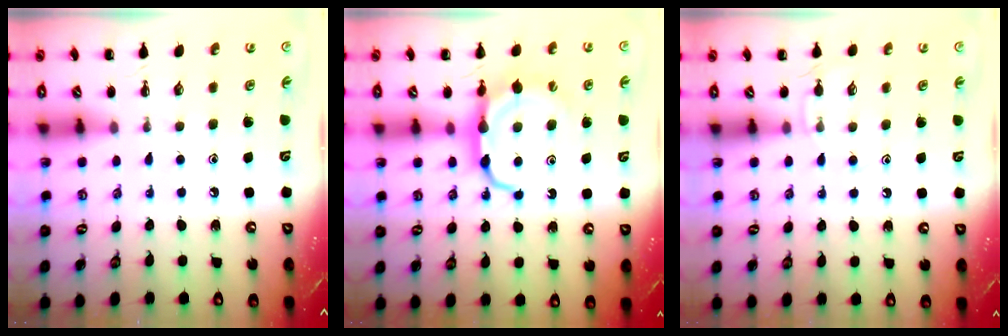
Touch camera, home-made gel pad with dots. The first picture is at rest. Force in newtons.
{"total": 8.6, "press": 8.5, "slide": 1.4}
{"total": 4.1, "press": 4.0, "slide": 1.2}